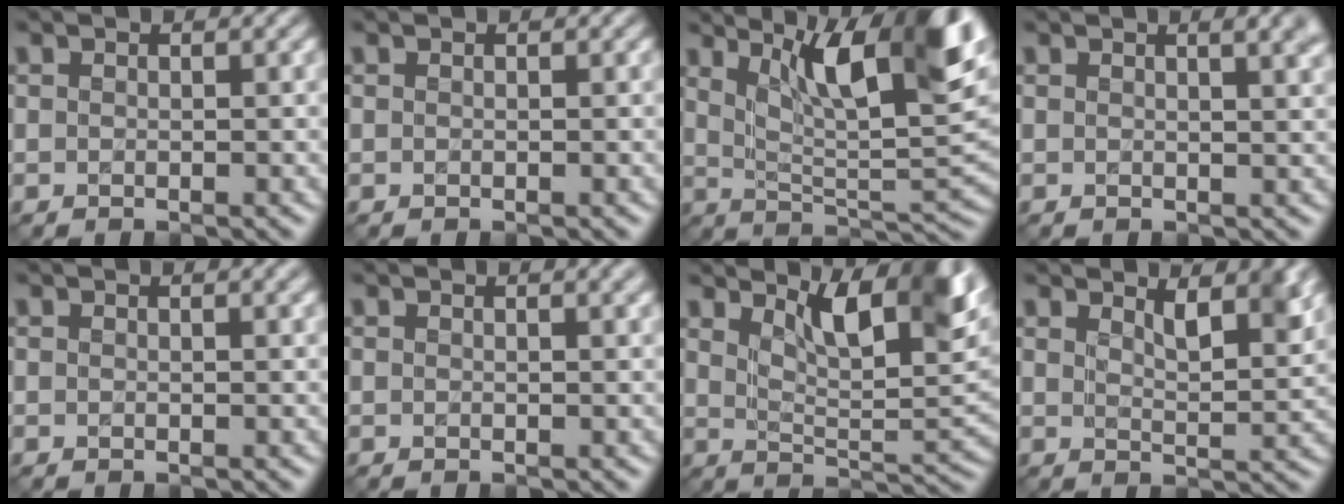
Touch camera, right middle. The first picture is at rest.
{"total": 0.0}
{"total": 12.2, "force": [6.0, 3.7, 9.9], "torque": [-0.132, 0.000, 0.101]}
{"total": 3.5, "force": [1.8, 1.4, 2.6], "torque": [-0.010, 0.012, 0.015]}
{"total": 1.3, "force": [0.8, 0.4, 0.9], "torque": [-0.007, 0.003, 0.012]}
{"total": 1.6, "force": [1.1, 0.5, 1.1], "torque": [-0.007, 0.005, 0.014]}
{"total": 10.0, "force": [5.3, 3.2, 7.8], "torque": [-0.113, 0.005, 0.084]}
{"total": 3.9, "force": [2.4, 1.2, 2.8], "torque": [-0.045, -0.006, 0.038]}